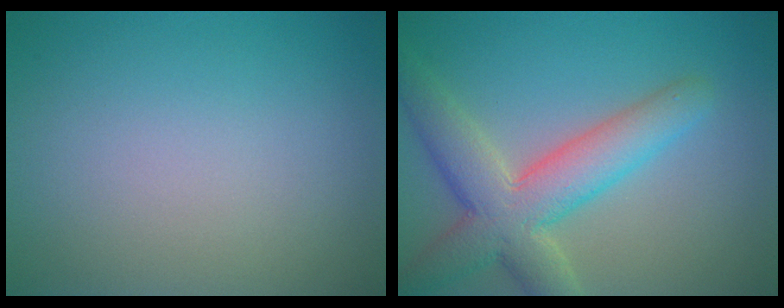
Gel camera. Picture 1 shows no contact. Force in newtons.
{"total": 7.0, "press": 7.0, "slide": 0.4}